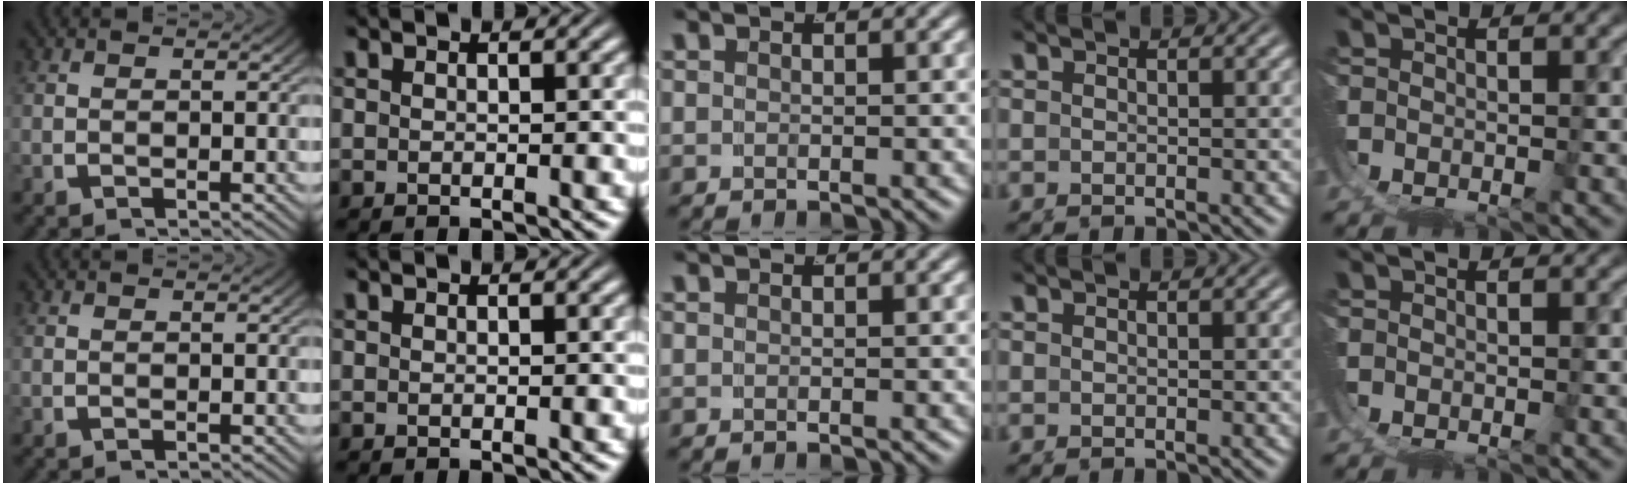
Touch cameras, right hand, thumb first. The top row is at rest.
{}